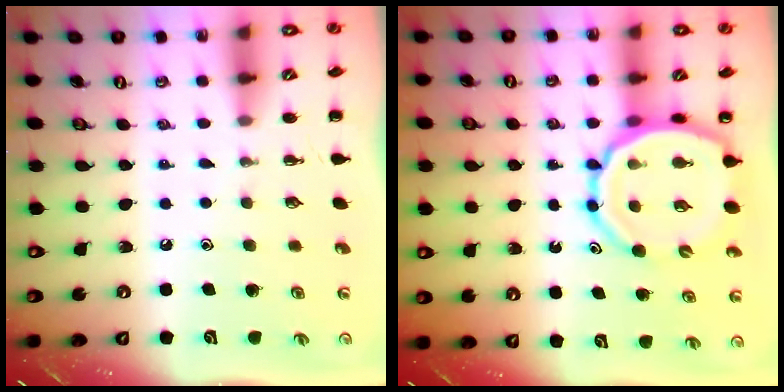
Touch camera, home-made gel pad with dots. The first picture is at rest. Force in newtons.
{"total": 13.8, "press": 13.2, "slide": 3.9}